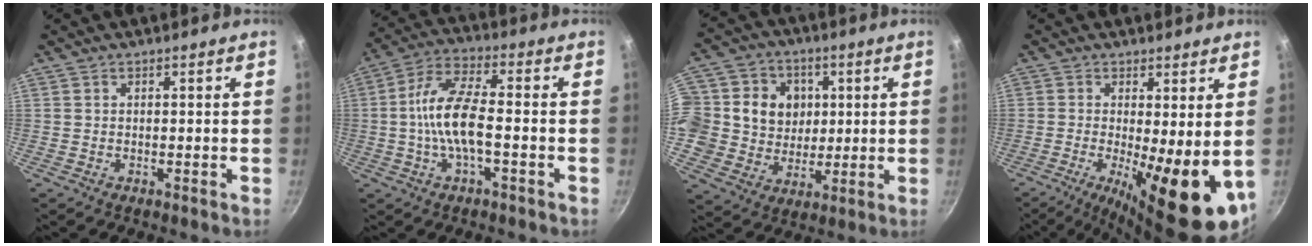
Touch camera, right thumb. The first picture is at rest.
{"total": 11.1, "force": [-1.8, 4.1, 10.1], "torque": [-0.198, 0.032, -0.049]}
{"total": 18.1, "force": [2.8, 16.5, 6.9], "torque": [-0.136, 0.015, 0.047]}
{"total": 14.8, "force": [-2.1, 4.2, 14.1], "torque": [-0.199, -0.015, -0.025]}